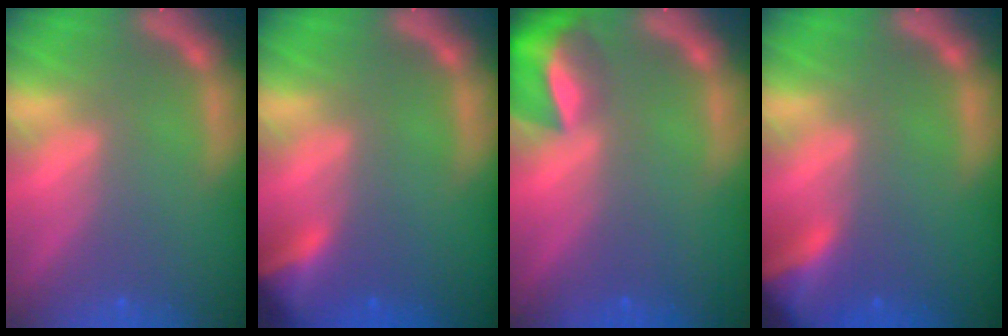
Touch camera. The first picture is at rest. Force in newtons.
{"total": 3.9}
{"total": 6.4}
{"total": 5.4}